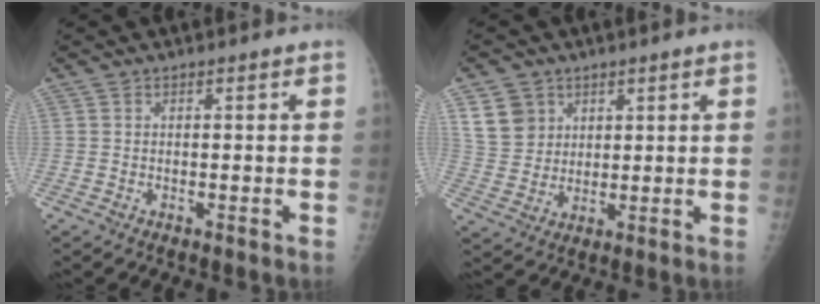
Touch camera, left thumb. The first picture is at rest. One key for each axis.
{"total": 7.4, "fx": 3.5, "fy": 6.1, "fz": 2.3, "tx": -0.019, "ty": -0.017, "tz": 0.075}